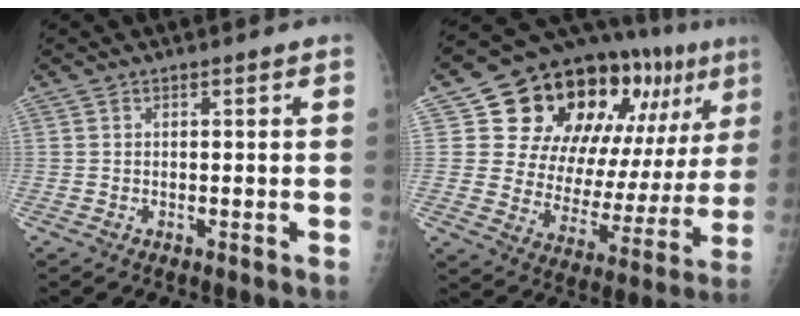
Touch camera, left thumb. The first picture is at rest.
{"total": 25.4, "force": [11.9, 13.5, 18.0], "torque": [-0.211, -0.008, 0.188]}